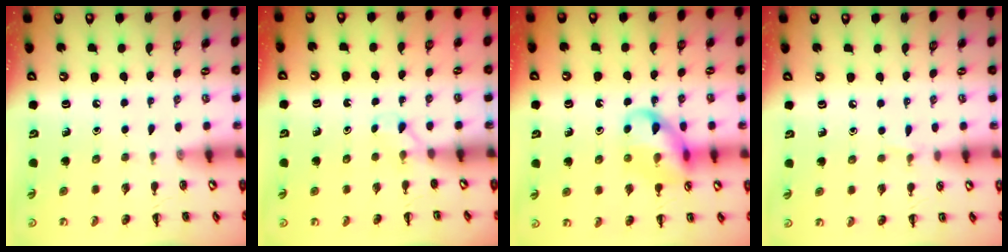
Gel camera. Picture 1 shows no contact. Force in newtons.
{"total": 2.4, "press": 2.3, "slide": 0.7}
{"total": 12.3, "press": 12.1, "slide": 1.6}
{"total": 3.7, "press": 3.5, "slide": 1.2}